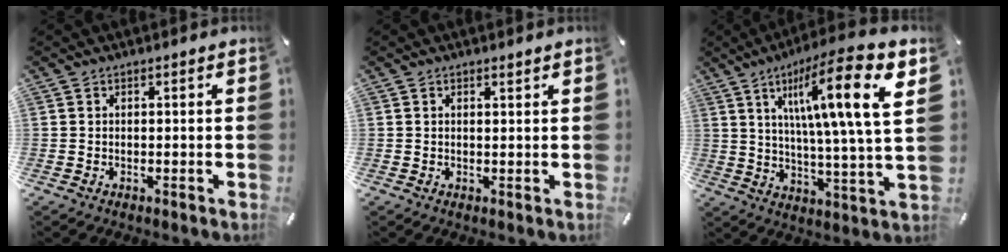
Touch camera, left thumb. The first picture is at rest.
{"total": 0.9, "force": [0.7, 0.1, 0.6], "torque": [-0.012, -0.001, 0.012]}
{"total": 19.5, "force": [7.6, 3.2, 17.7], "torque": [-0.286, -0.031, 0.096]}